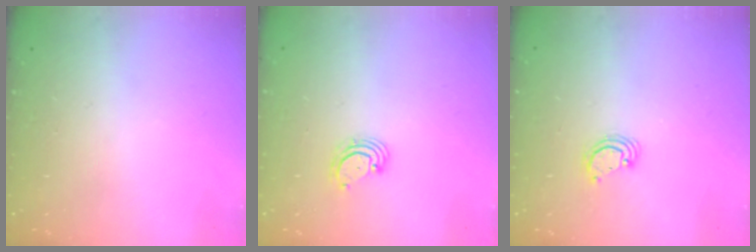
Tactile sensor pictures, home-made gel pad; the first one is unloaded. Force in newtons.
{"total": 2.8, "press": 2.8, "slide": 0.2}
{"total": 2.5, "press": 2.5, "slide": 0.2}